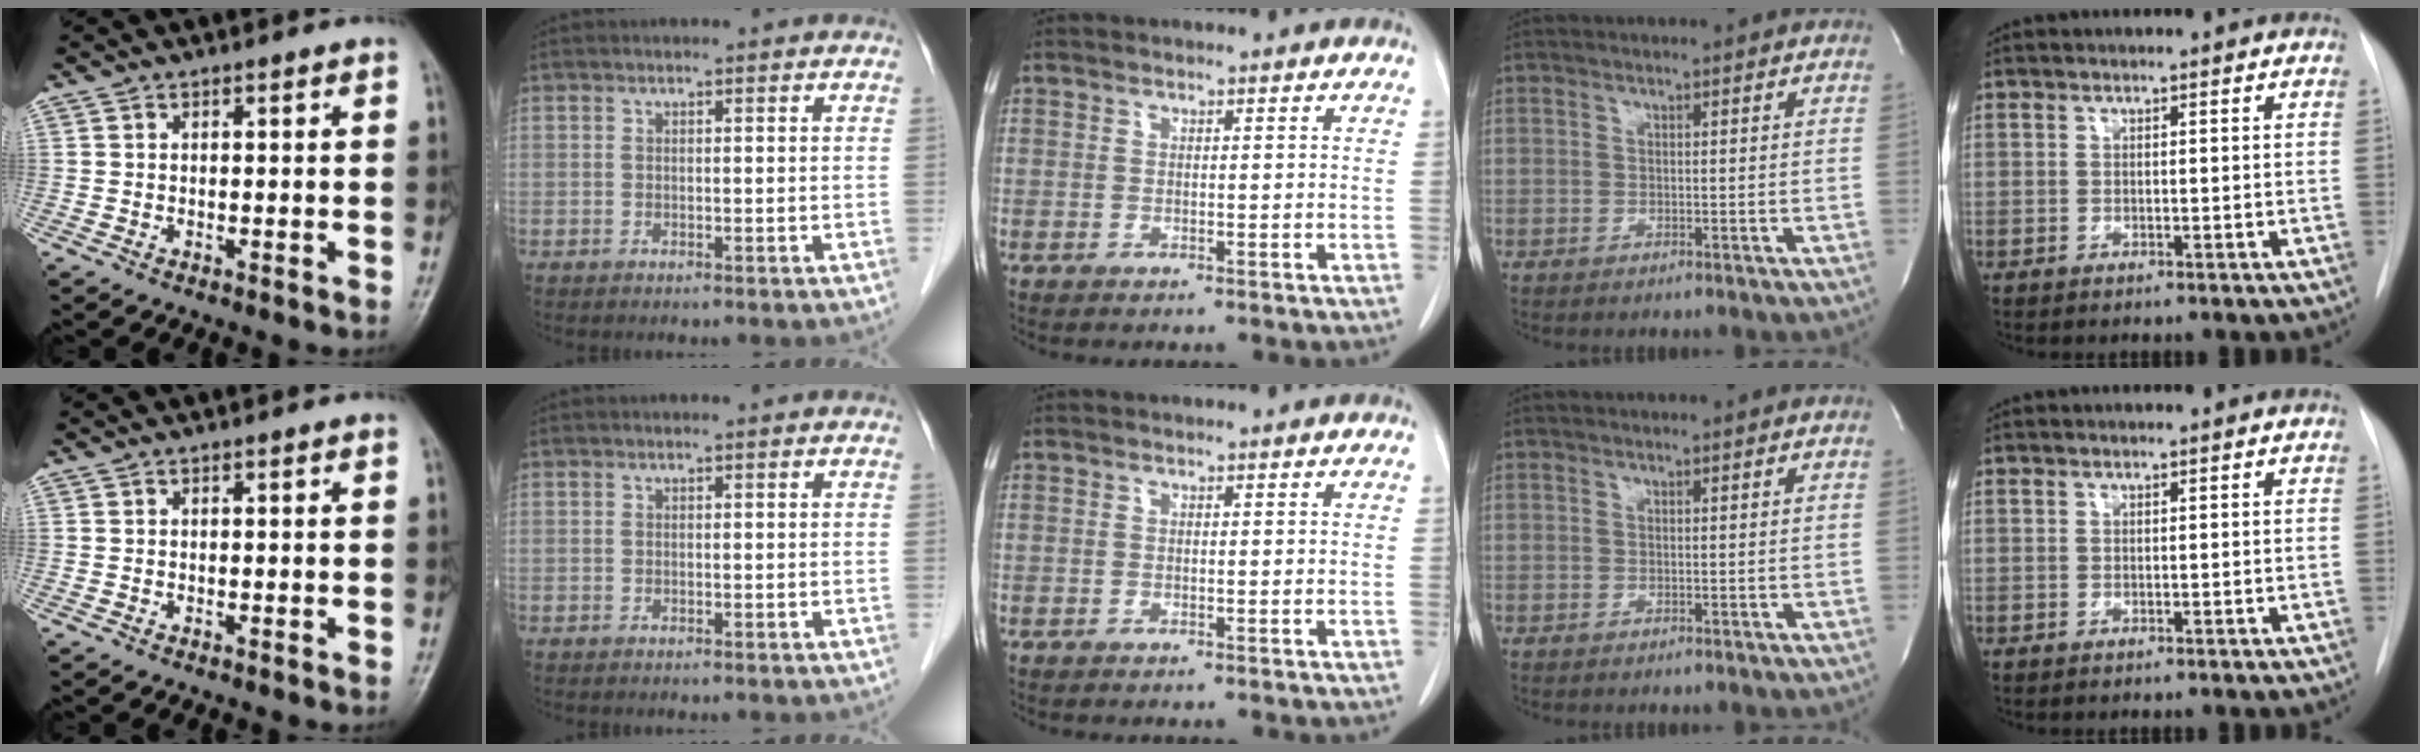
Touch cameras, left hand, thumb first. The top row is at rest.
{}